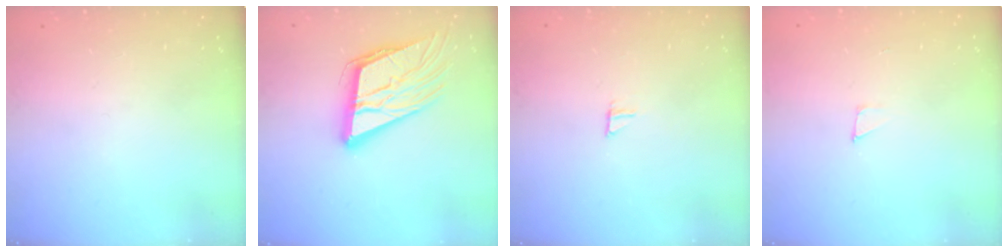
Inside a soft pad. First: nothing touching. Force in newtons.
{"total": 16.2, "press": 15.9, "slide": 2.9}
{"total": 5.4, "press": 5.4, "slide": 0.5}
{"total": 3.2, "press": 3.2, "slide": 0.3}